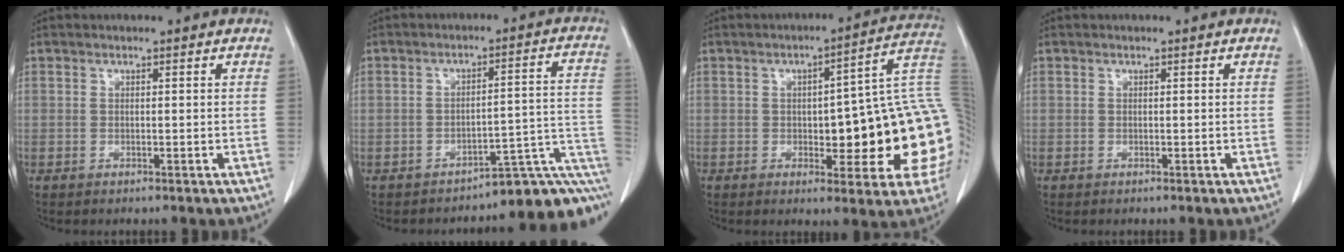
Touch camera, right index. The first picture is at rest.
{"total": 9.9, "force": [-8.2, 2.5, 4.8], "torque": [-0.024, 0.069, -0.092]}
{"total": 19.4, "force": [-1.1, 4.4, 18.8], "torque": [-0.189, 0.035, -0.002]}
{"total": 0.0}